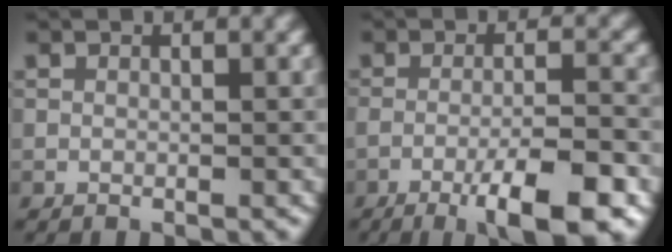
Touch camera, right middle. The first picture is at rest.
{"total": 7.1, "force": [-3.6, 1.3, 5.9], "torque": [-0.090, 0.004, -0.060]}